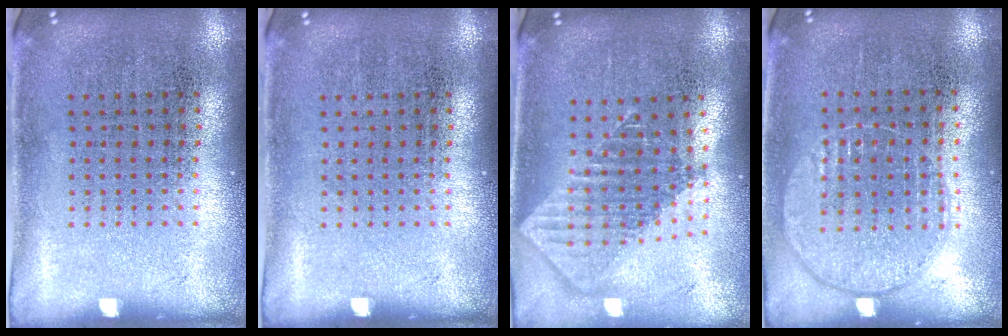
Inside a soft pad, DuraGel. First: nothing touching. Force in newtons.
{"total": 0.0}
{"total": 1.9, "press": 1.5, "slide": 1.2}
{"total": 0.9, "press": 0.9, "slide": 0.4}